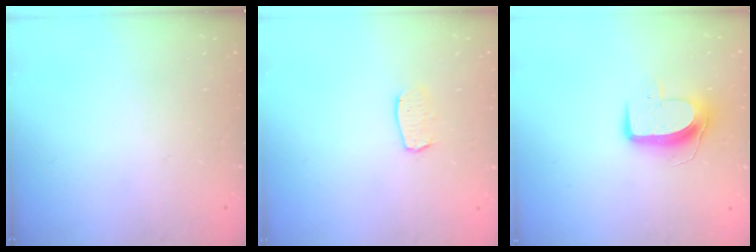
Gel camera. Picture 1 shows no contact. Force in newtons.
{"total": 5.8, "press": 5.8, "slide": 0.4}
{"total": 9.5, "press": 9.5, "slide": 0.5}